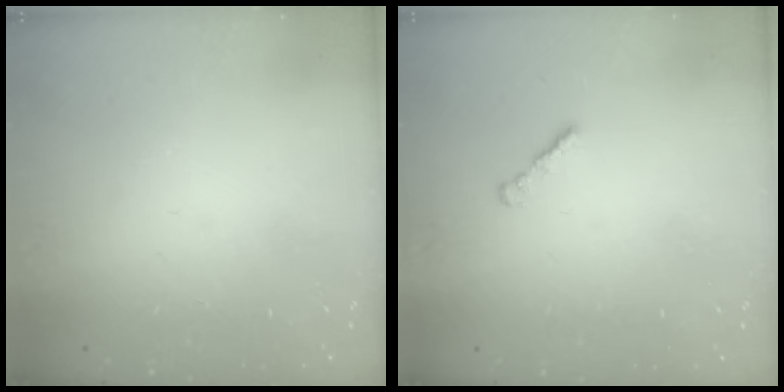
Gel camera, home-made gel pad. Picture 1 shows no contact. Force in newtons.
{"total": 1.6, "press": 1.5, "slide": 0.5}